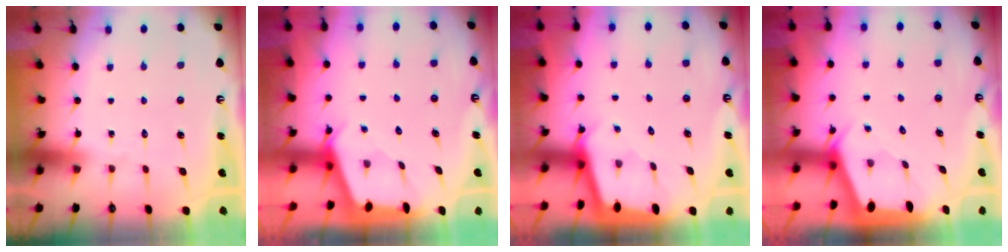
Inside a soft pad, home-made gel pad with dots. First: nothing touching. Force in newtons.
{"total": 2.5, "press": 2.5, "slide": 0.2}
{"total": 1.9, "press": 1.9, "slide": 0.1}
{"total": 1.9, "press": 1.9, "slide": 0.3}